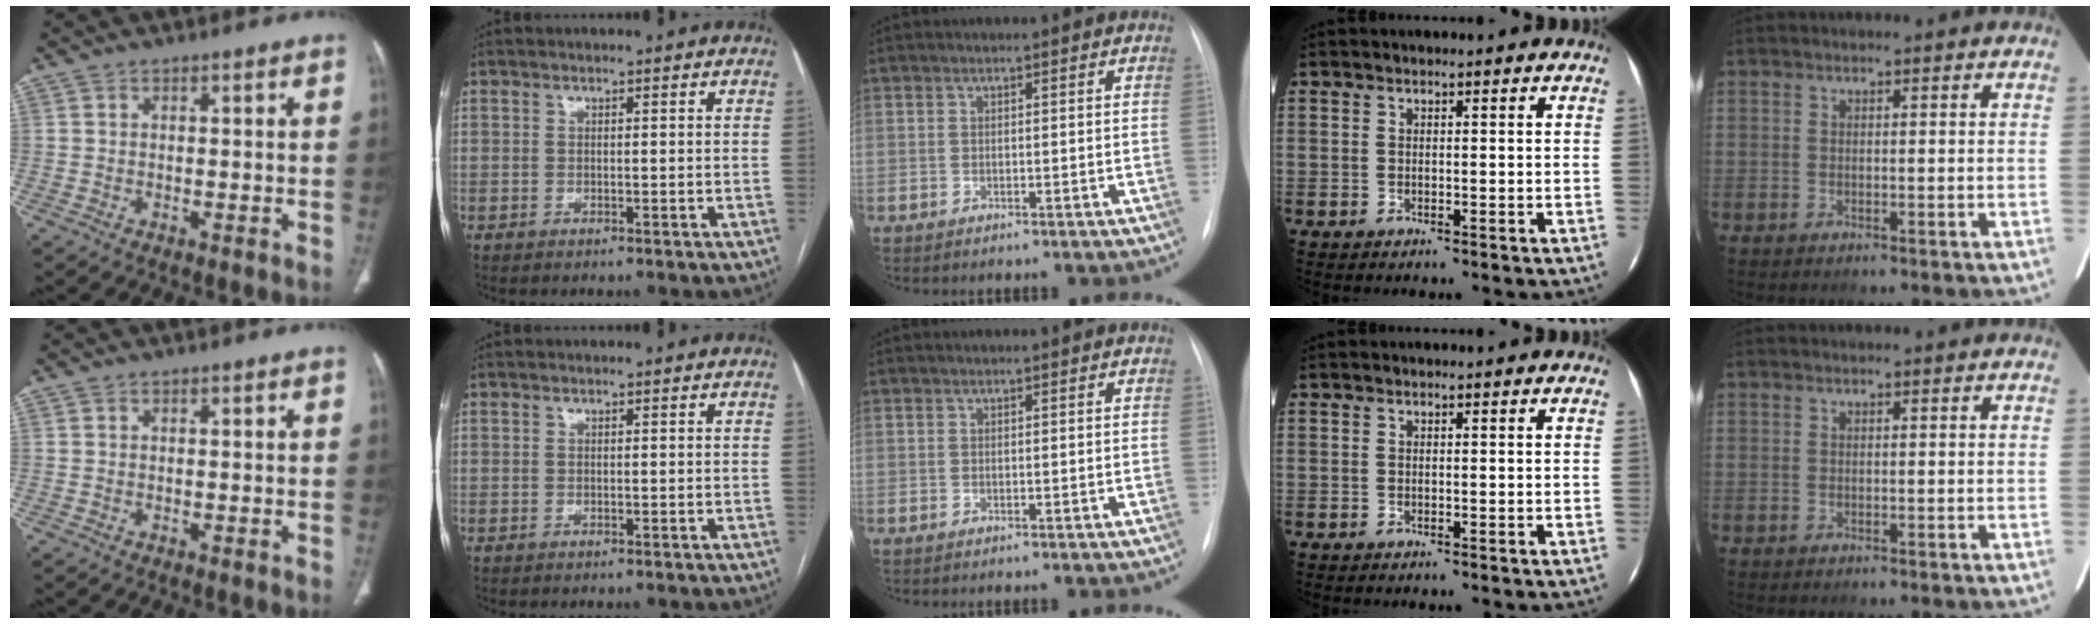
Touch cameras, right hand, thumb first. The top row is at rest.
{}